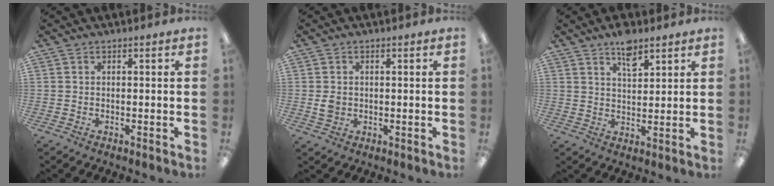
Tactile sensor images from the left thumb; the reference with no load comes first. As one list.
[{"total": 3.0, "force": [0.0, 2.7, 1.4], "torque": [-0.018, 0.002, -0.001]}, {"total": 6.4, "force": [4.6, 2.9, 3.4], "torque": [-0.046, -0.021, 0.078]}]